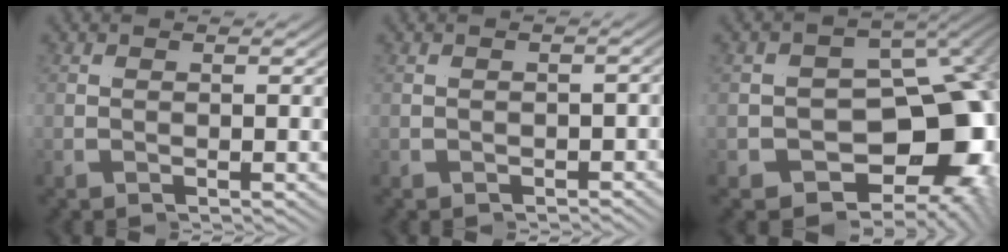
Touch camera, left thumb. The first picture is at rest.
{"total": 1.1, "force": [-0.6, 1.0, 0.0], "torque": [0.004, -0.001, -0.006]}
{"total": 16.0, "force": [-1.3, 11.1, 11.5], "torque": [-0.164, -0.033, -0.008]}